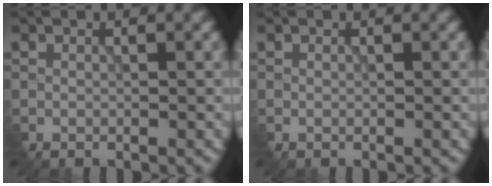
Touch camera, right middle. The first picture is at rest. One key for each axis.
{"total": 0.0}